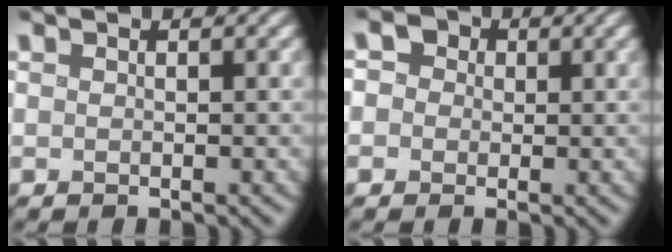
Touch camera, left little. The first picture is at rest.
{"total": 4.0, "force": [1.4, 3.2, 1.8], "torque": [-0.014, 0.022, -0.011]}